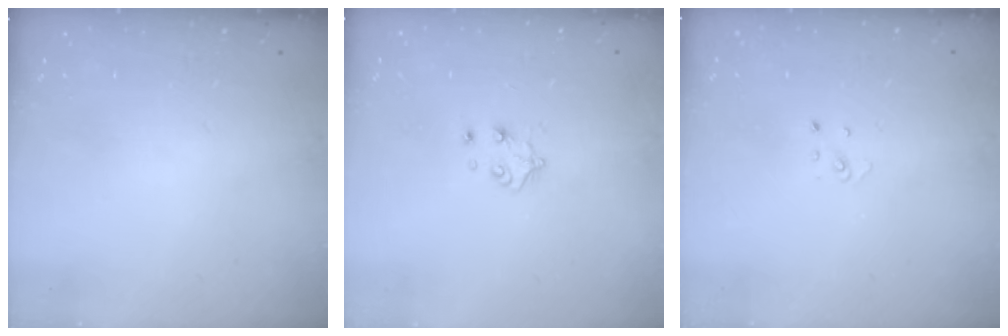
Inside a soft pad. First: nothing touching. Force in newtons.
{"total": 5.3, "press": 5.2, "slide": 0.8}
{"total": 1.9, "press": 1.9, "slide": 0.2}